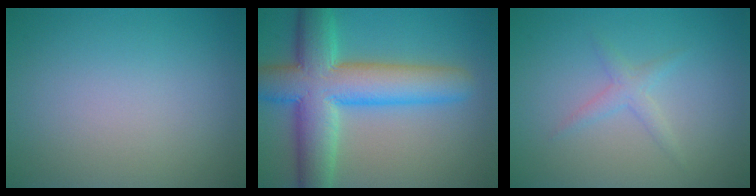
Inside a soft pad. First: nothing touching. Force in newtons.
{"total": 10.0, "press": 10.0, "slide": 0.5}
{"total": 1.4, "press": 1.4, "slide": 0.0}